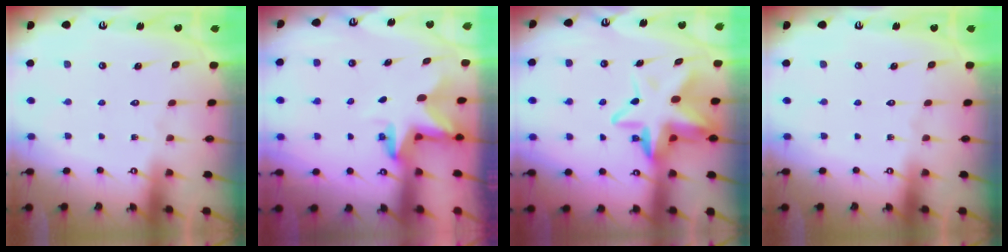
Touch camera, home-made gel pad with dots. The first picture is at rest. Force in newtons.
{"total": 2.8, "press": 2.8, "slide": 0.3}
{"total": 12.2, "press": 11.9, "slide": 2.5}
{"total": 0.0}